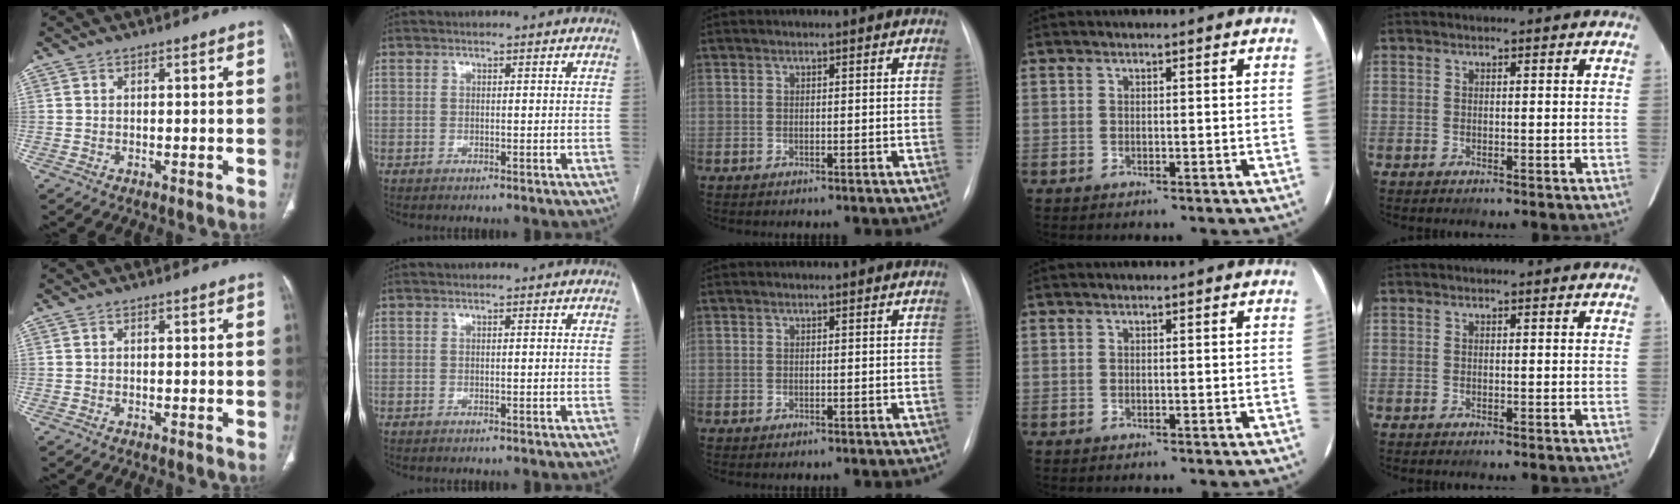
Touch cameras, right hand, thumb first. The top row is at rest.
{}